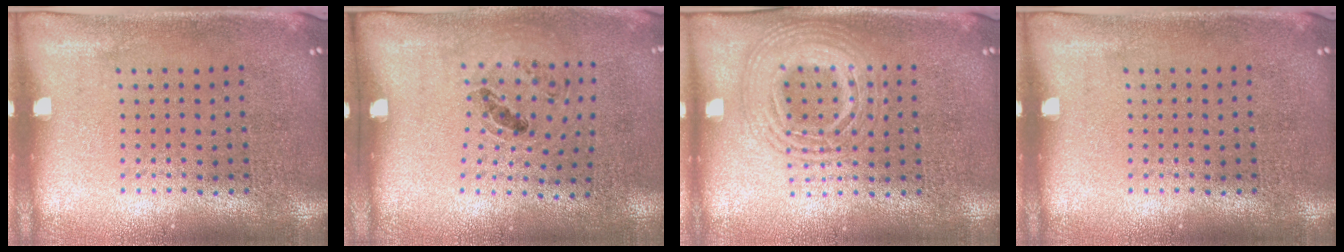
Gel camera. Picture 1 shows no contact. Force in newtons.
{"total": 1.2, "press": 0.9, "slide": 0.8}
{"total": 2.7, "press": 2.7, "slide": 0.3}
{"total": 0.0}